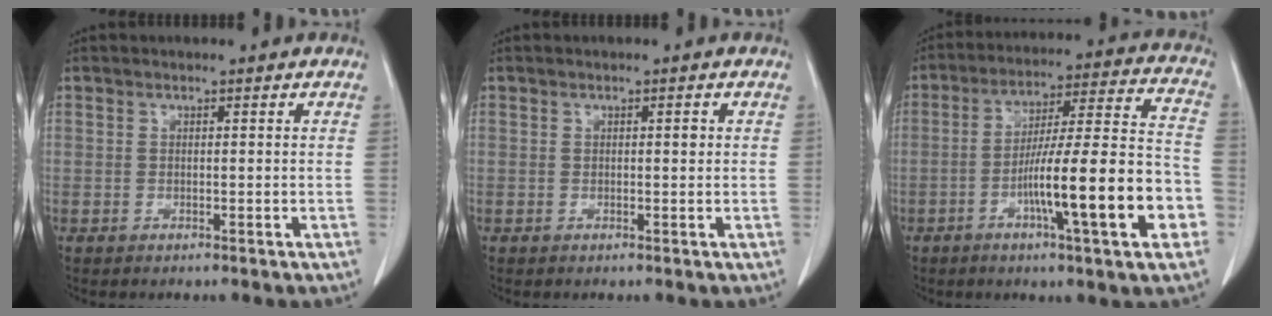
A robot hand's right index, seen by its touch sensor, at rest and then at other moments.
{"total": 0.8, "force": [0.2, 0.3, 0.7], "torque": [-0.011, 0.001, 0.003]}
{"total": 17.9, "force": [-5.9, 0.9, 16.9], "torque": [-0.250, 0.008, -0.091]}